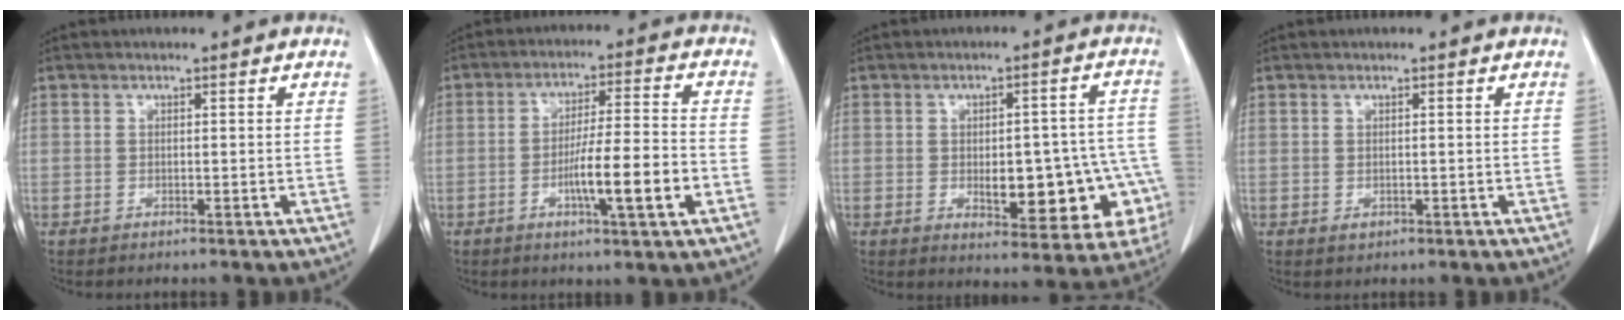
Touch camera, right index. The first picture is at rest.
{"total": 11.0, "force": [-3.5, 0.9, 10.4], "torque": [-0.172, 0.002, -0.055]}
{"total": 16.8, "force": [-4.3, 7.0, 14.6], "torque": [-0.121, 0.036, -0.034]}
{"total": 1.8, "force": [-0.4, 1.4, 1.1], "torque": [-0.023, -0.002, 0.002]}